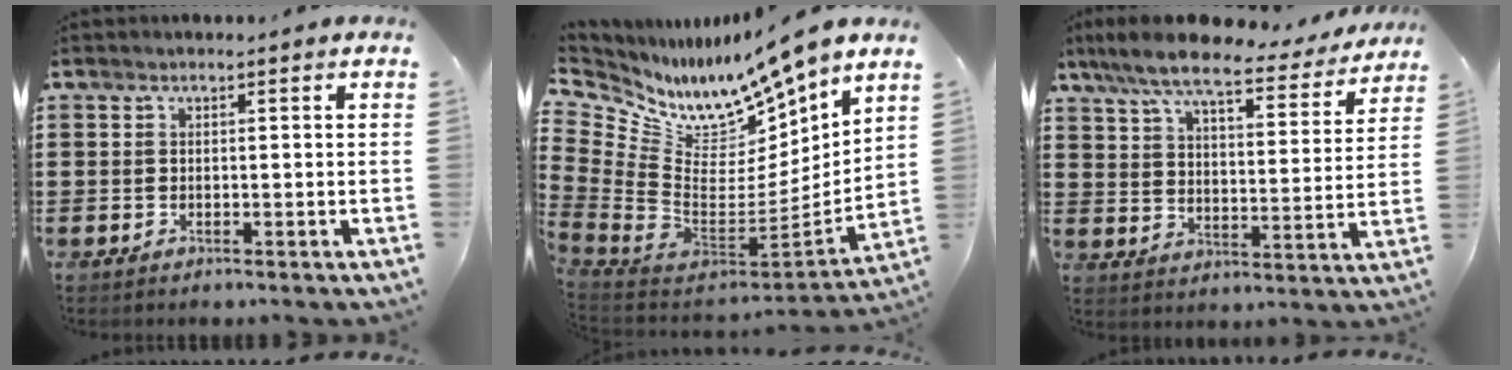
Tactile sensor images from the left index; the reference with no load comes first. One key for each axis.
{"total": 10.3, "fx": 9.2, "fy": 3.1, "fz": 3.3, "tx": -0.099, "ty": -0.101, "tz": 0.158}
{"total": 9.1, "fx": 7.8, "fy": 1.4, "fz": 4.5, "tx": -0.118, "ty": -0.036, "tz": 0.133}